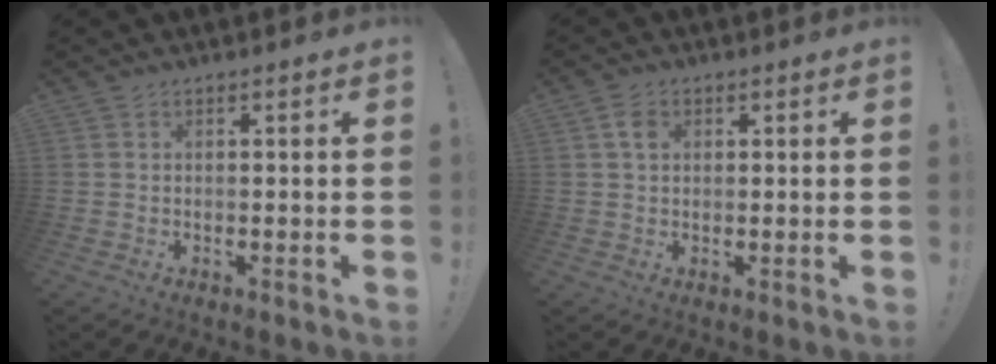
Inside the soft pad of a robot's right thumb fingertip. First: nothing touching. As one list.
[{"total": 3.5, "force": [1.2, 2.5, 2.0], "torque": [-0.027, 0.001, 0.021]}]